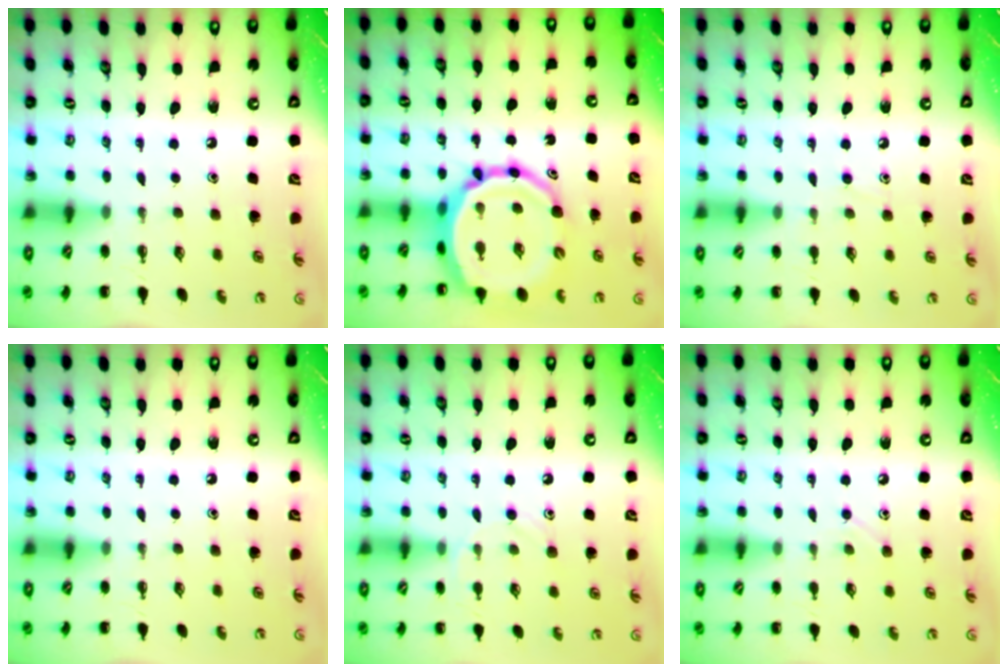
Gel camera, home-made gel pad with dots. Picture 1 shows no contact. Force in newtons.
{"total": 16.8, "press": 16.2, "slide": 4.3}
{"total": 6.2, "press": 5.8, "slide": 2.4}
{"total": 0.0}
{"total": 8.8, "press": 8.5, "slide": 2.3}
{"total": 6.1, "press": 5.8, "slide": 1.9}